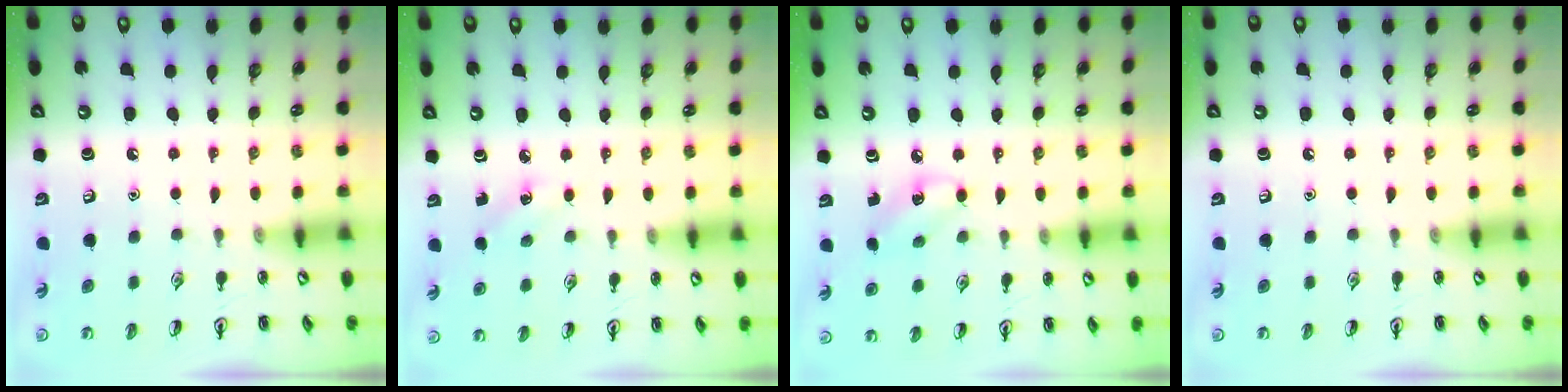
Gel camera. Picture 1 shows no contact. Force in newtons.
{"total": 2.3, "press": 2.2, "slide": 0.8}
{"total": 4.2, "press": 4.1, "slide": 1.1}
{"total": 0.0}